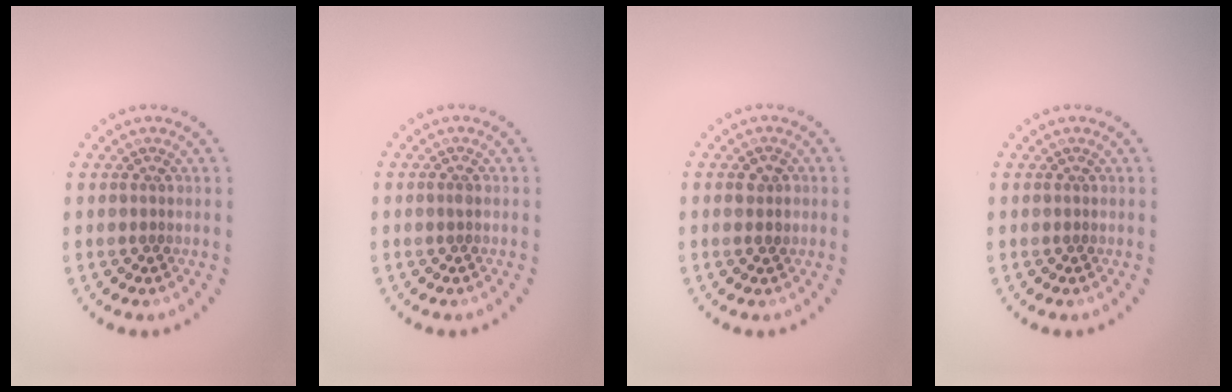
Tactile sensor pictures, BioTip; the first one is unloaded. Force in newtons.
{"total": 0.6, "press": 0.5, "slide": 0.3}
{"total": 1.3, "press": 1.3, "slide": 0.2}
{"total": 0.0}